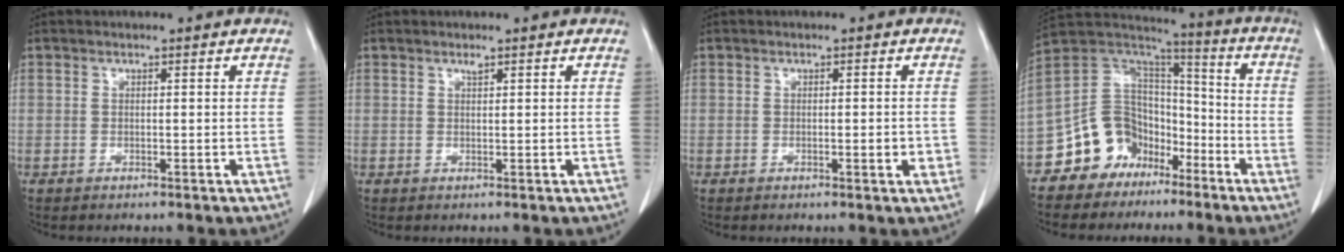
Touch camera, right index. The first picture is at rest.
{"total": 0.6, "force": [0.5, 0.1, 0.3], "torque": [-0.011, -0.002, 0.009]}
{"total": 1.9, "force": [-0.4, 0.5, 1.8], "torque": [-0.025, -0.001, -0.004]}
{"total": 11.8, "force": [-7.0, 9.0, 3.1], "torque": [-0.062, 0.078, -0.124]}